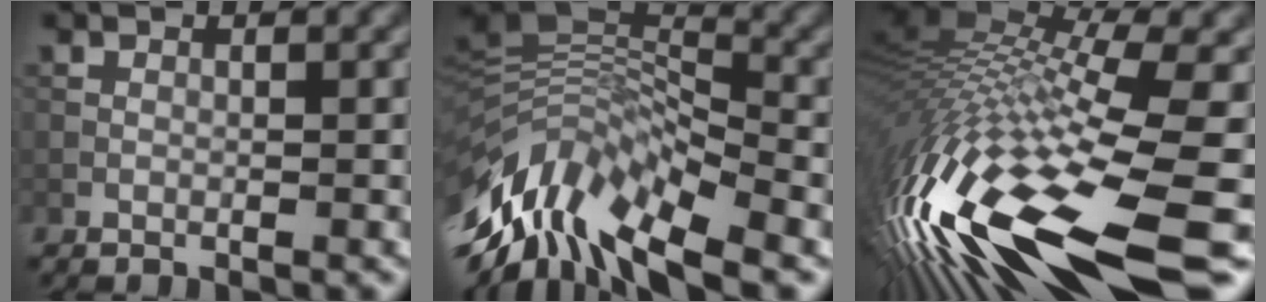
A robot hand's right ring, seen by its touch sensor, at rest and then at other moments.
{"total": 13.6, "force": [-6.7, 5.9, 10.3], "torque": [-0.217, 0.007, -0.123]}
{"total": 17.8, "force": [-5.2, 4.9, 16.3], "torque": [-0.334, -0.017, -0.078]}